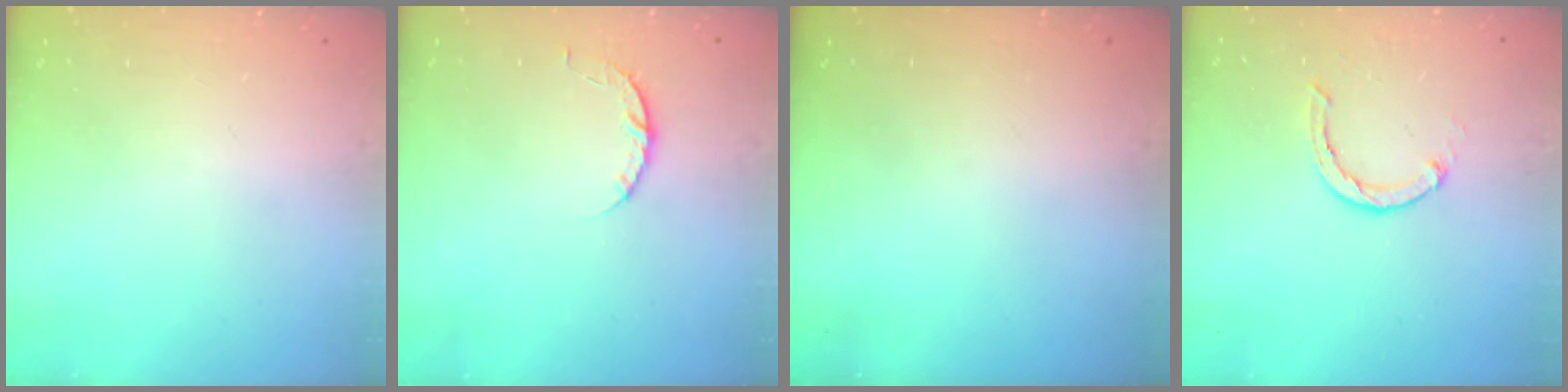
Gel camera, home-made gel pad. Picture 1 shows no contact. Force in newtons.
{"total": 3.9, "press": 3.9, "slide": 0.6}
{"total": 0.0}
{"total": 2.4, "press": 2.4, "slide": 0.4}